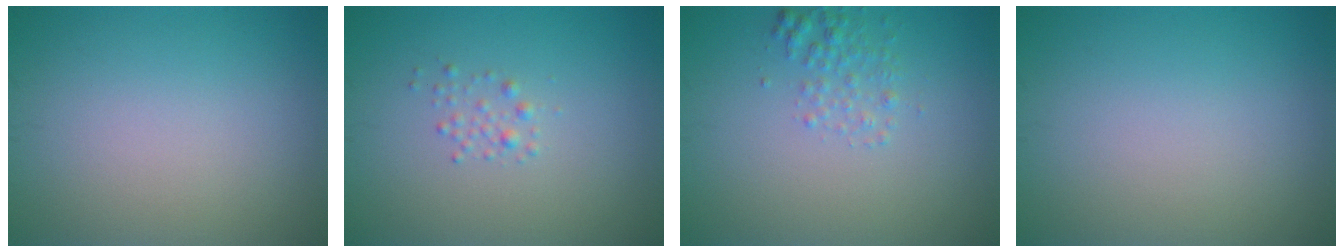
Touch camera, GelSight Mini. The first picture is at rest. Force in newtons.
{"total": 1.1, "press": 1.1, "slide": 0.1}
{"total": 1.7, "press": 1.7, "slide": 0.1}
{"total": 0.0}